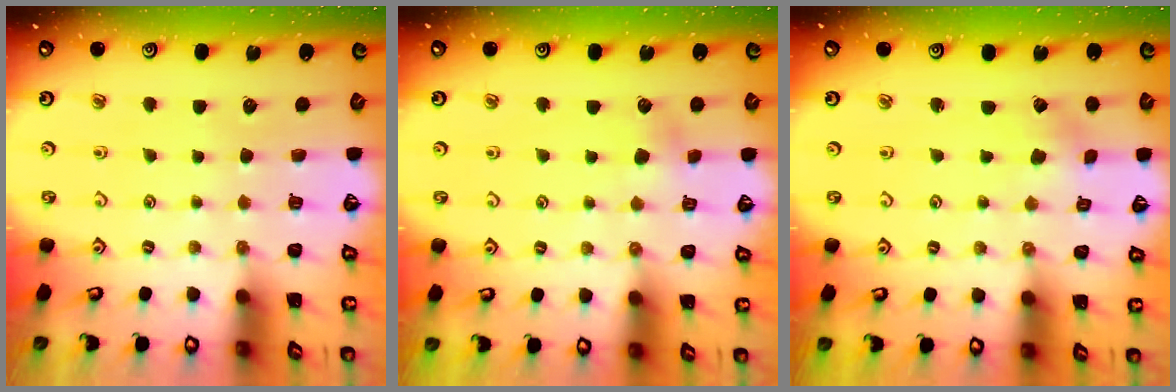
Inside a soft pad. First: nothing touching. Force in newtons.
{"total": 3.0, "press": 3.0, "slide": 0.4}
{"total": 0.5, "press": 0.5, "slide": 0.1}